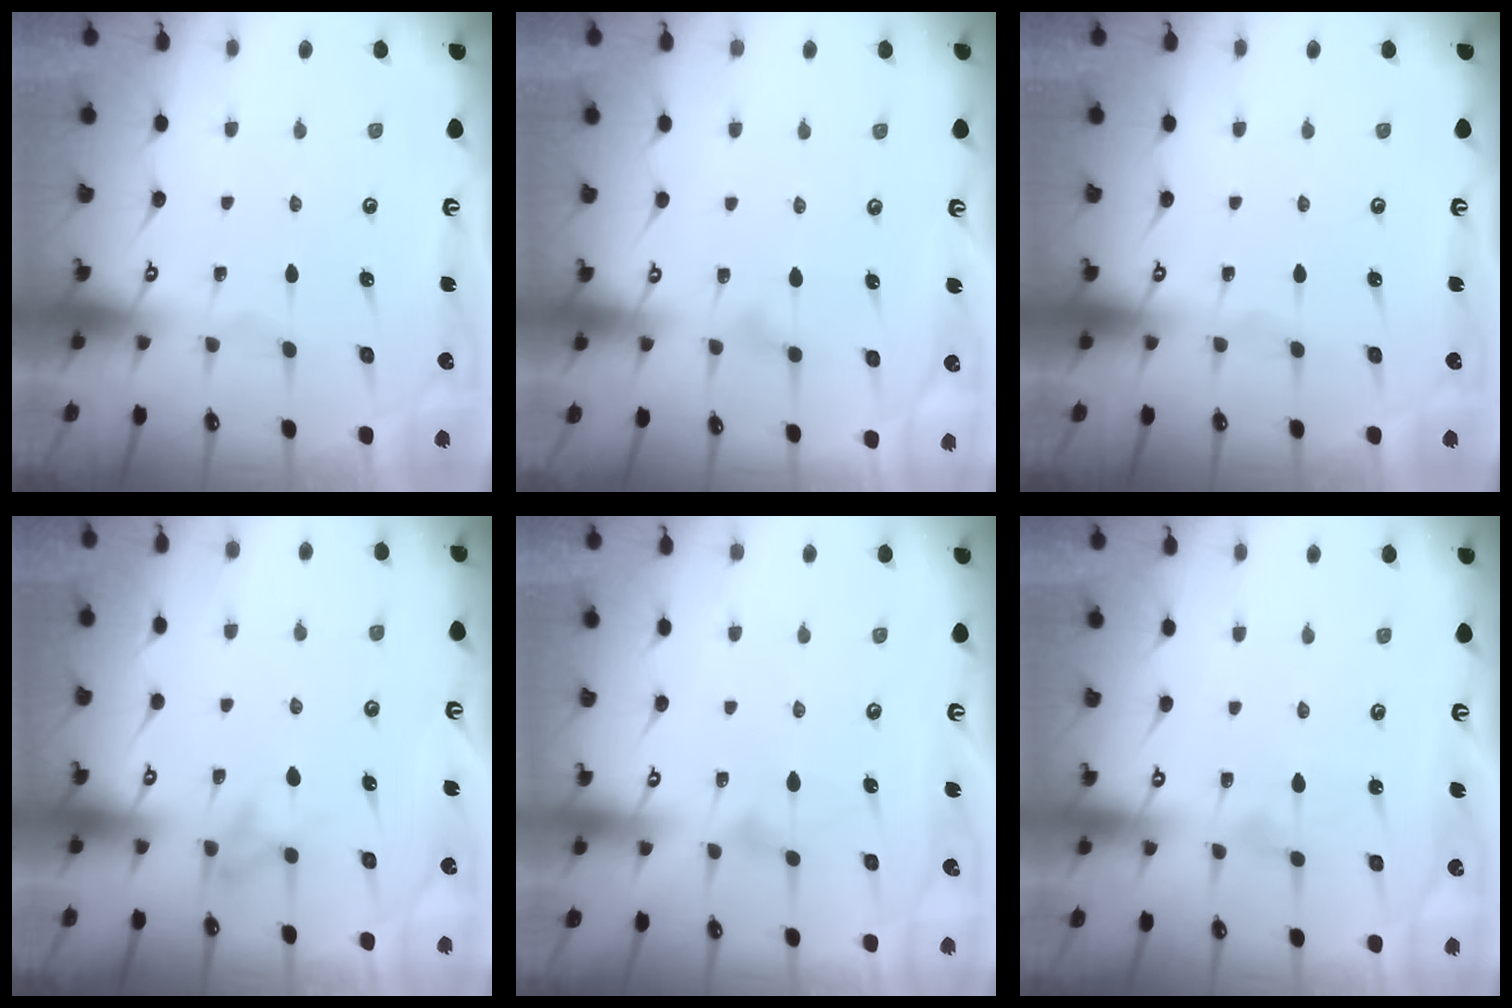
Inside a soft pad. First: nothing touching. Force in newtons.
{"total": 7.7, "press": 7.7, "slide": 0.3}
{"total": 0.0}
{"total": 8.6, "press": 8.5, "slide": 1.1}
{"total": 8.4, "press": 8.4, "slide": 0.2}
{"total": 5.2, "press": 5.2, "slide": 0.3}